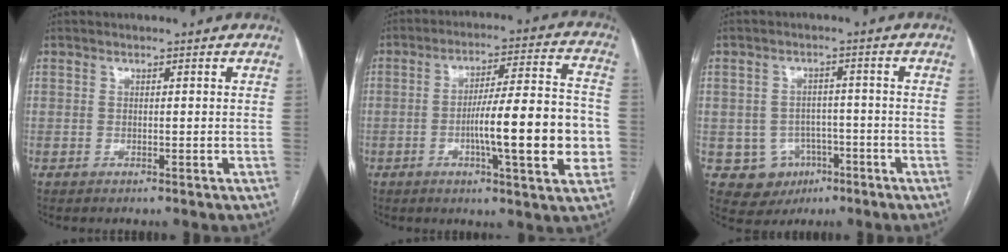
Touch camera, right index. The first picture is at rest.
{"total": 15.9, "force": [-3.0, 2.0, 15.5], "torque": [-0.235, 0.012, -0.044]}
{"total": 6.5, "force": [-2.5, 5.9, 1.3], "torque": [-0.016, 0.009, -0.026]}